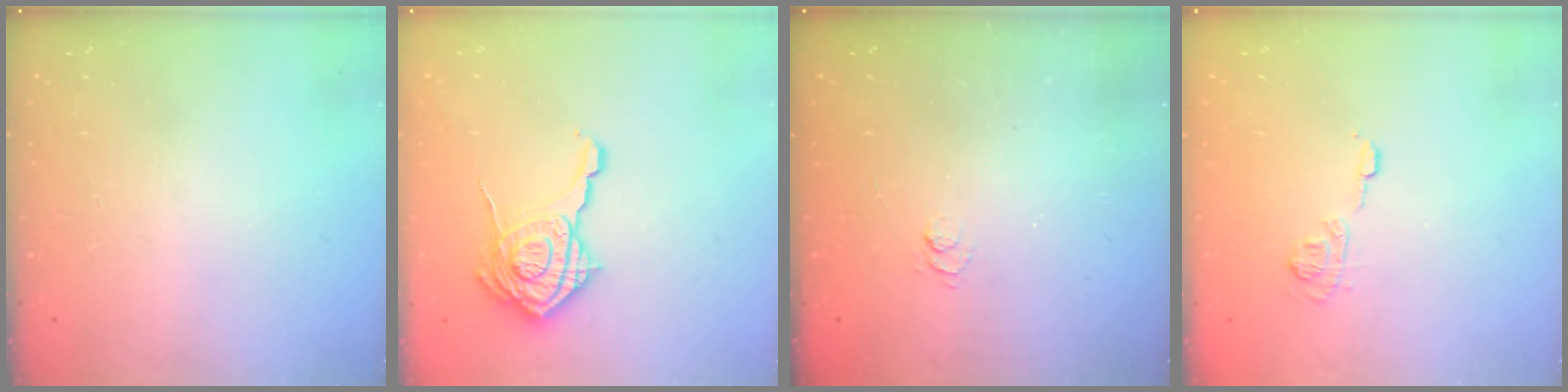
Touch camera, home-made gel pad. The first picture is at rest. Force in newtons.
{"total": 17.3, "press": 17.3, "slide": 0.6}
{"total": 2.7, "press": 2.2, "slide": 1.5}
{"total": 7.8, "press": 7.8, "slide": 0.6}